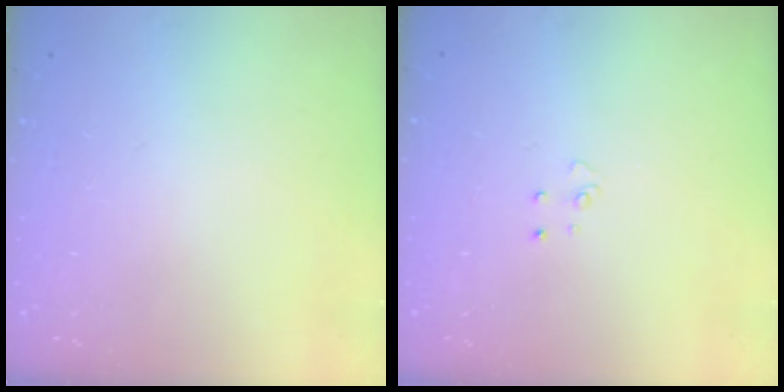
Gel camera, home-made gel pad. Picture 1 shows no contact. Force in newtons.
{"total": 2.9, "press": 2.9, "slide": 0.2}